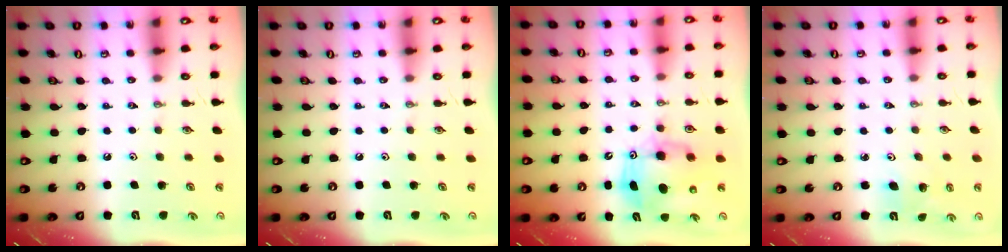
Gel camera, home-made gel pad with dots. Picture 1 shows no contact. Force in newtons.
{"total": 0.0}
{"total": 9.4, "press": 9.1, "slide": 2.2}
{"total": 5.4, "press": 5.2, "slide": 1.4}